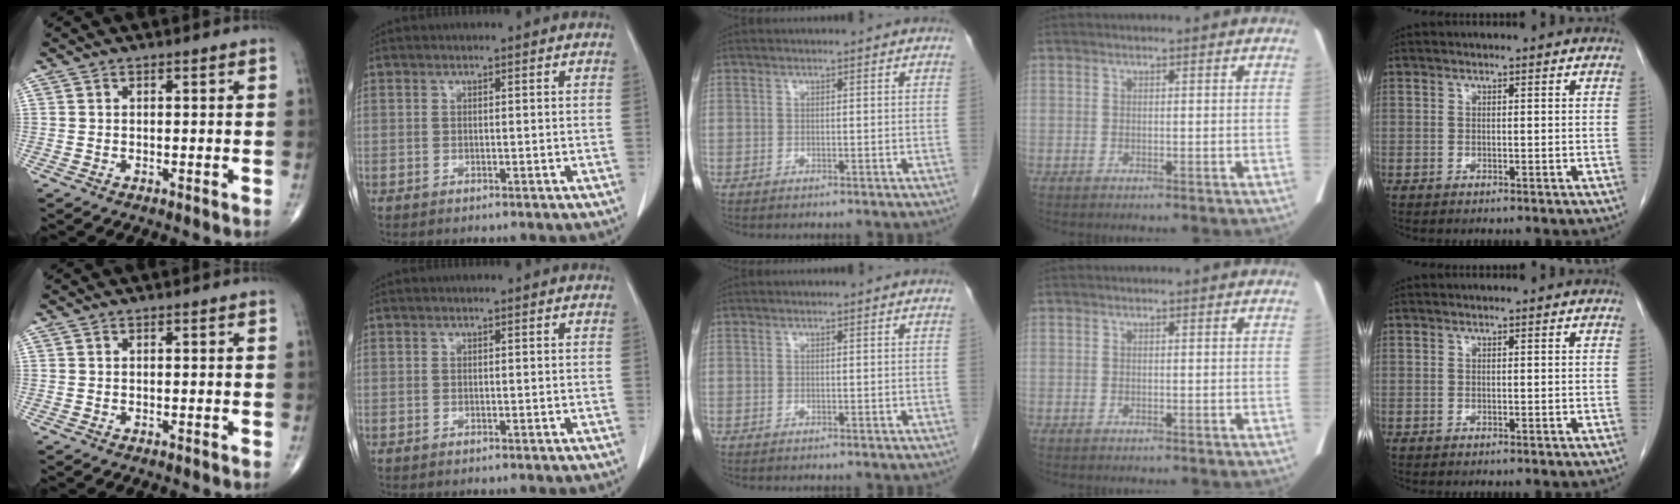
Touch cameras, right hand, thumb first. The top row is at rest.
{}